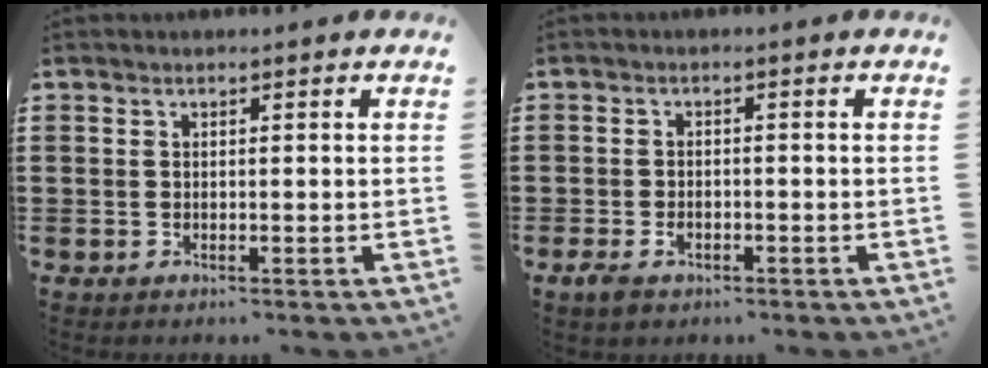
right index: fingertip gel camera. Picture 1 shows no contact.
{"total": 1.7, "force": [-1.0, 1.0, 0.9], "torque": [-0.027, -0.003, -0.022]}